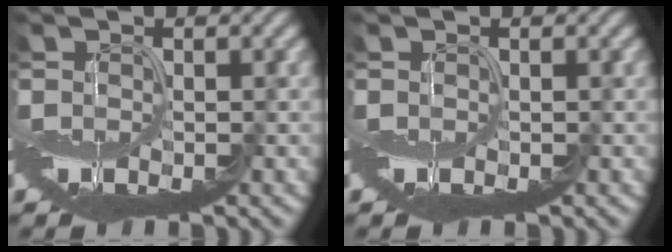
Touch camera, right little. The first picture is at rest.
{"total": 0.0}